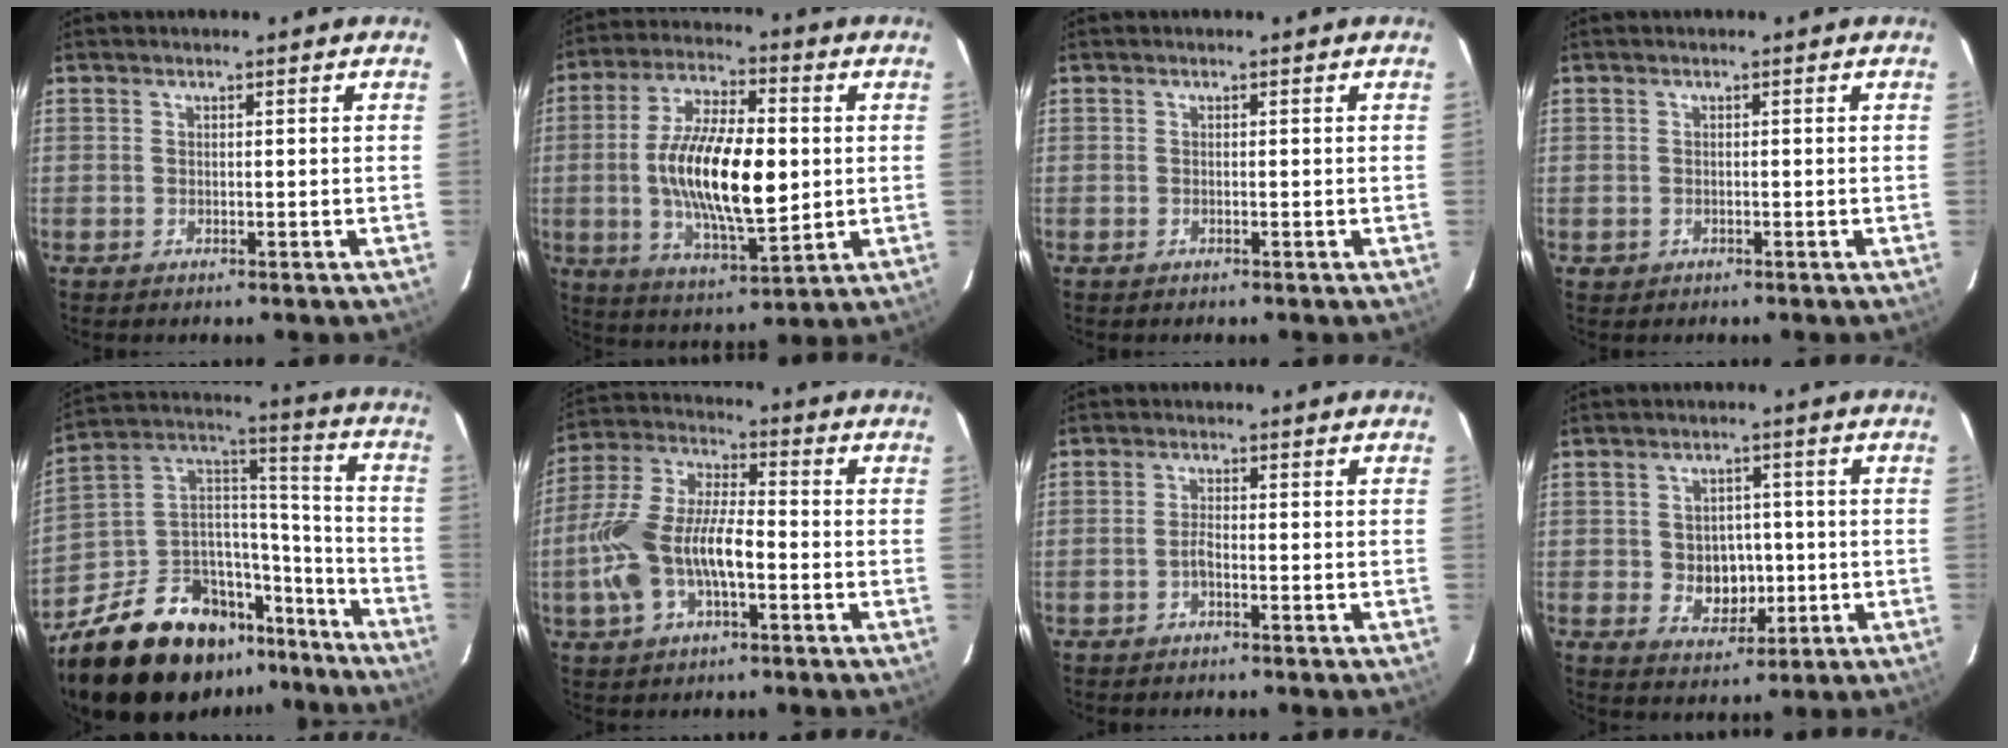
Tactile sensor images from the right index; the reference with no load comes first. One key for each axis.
{"total": 17.6, "fx": -0.1, "fy": 6.7, "fz": 16.3, "tx": -0.308, "ty": -0.001, "tz": 0.000}
{"total": 0.0}
{"total": 1.2, "fx": -0.5, "fy": 1.1, "fz": 0.1, "tx": -0.002, "ty": 0.001, "tz": -0.005}
{"total": 26.1, "fx": -18.0, "fy": 13.9, "fz": 12.9, "tx": -0.251, "ty": 0.061, "tz": -0.265}
{"total": 14.2, "fx": -3.9, "fy": 6.2, "fz": 12.2, "tx": -0.259, "ty": 0.007, "tz": -0.073}
{"total": 1.4, "fx": -0.9, "fy": 0.2, "fz": 1.1, "tx": -0.026, "ty": 0.006, "tz": -0.020}
{"total": 6.3, "fx": -0.8, "fy": 5.3, "fz": 3.4, "tx": -0.067, "ty": 0.006, "tz": 0.005}